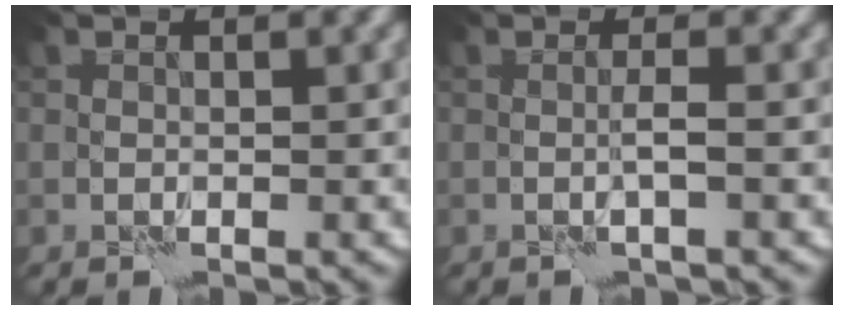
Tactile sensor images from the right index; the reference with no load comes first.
{"total": 1.0, "force": [0.0, -0.4, 1.0], "torque": [-0.018, 0.001, -0.001]}